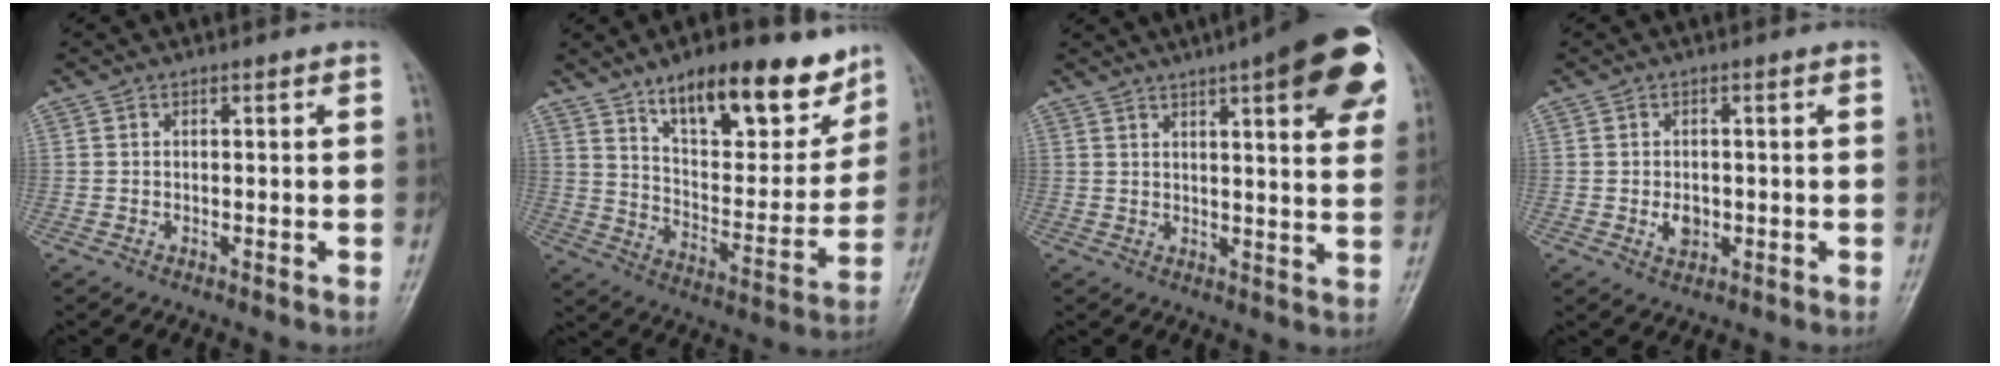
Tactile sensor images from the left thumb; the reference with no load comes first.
{"total": 20.1, "force": [13.3, 8.1, 12.8], "torque": [-0.141, -0.067, 0.215]}
{"total": 18.7, "force": [9.2, 4.7, 15.5], "torque": [-0.184, -0.018, 0.113]}
{"total": 2.8, "force": [-0.5, 2.1, 1.9], "torque": [-0.023, 0.000, -0.004]}